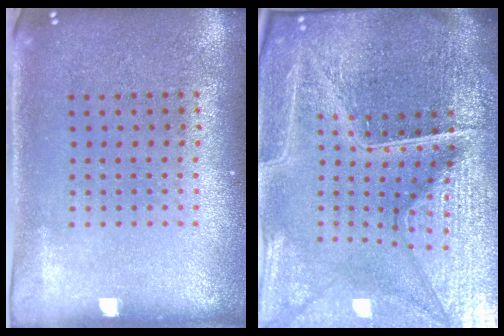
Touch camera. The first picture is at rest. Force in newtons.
{"total": 7.0, "press": 6.1, "slide": 3.5}